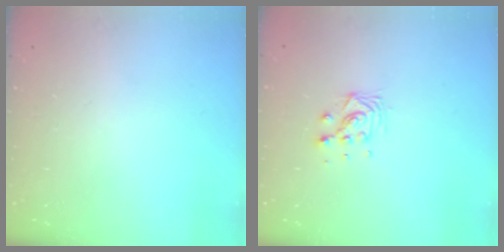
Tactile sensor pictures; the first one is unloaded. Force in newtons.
{"total": 7.3, "press": 7.3, "slide": 0.5}